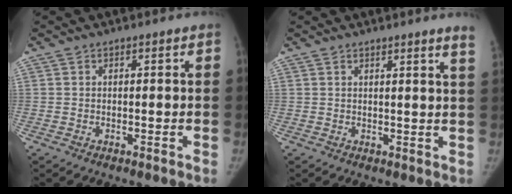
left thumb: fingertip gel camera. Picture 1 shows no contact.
{"total": 4.2, "force": [3.5, -0.8, 2.3], "torque": [-0.024, -0.021, 0.029]}